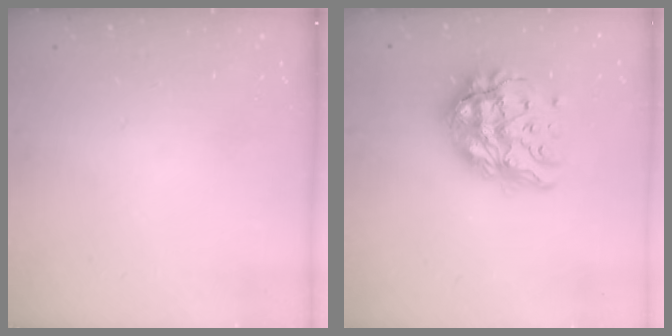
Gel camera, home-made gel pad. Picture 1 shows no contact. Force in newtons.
{"total": 15.6, "press": 15.6, "slide": 1.1}